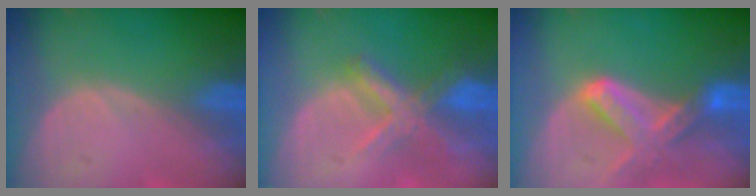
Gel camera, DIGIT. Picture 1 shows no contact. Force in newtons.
{"total": 7.2, "press": 6.1, "slide": 3.9}
{"total": 7.0, "press": 6.5, "slide": 2.6}